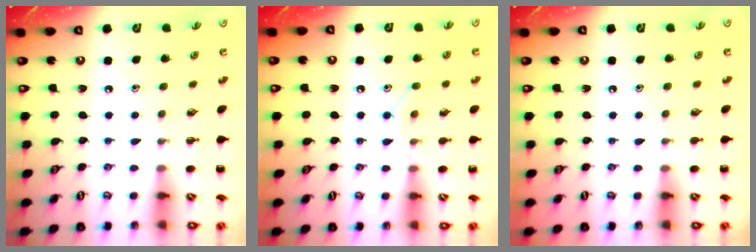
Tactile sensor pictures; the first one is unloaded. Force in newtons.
{"total": 8.7, "press": 8.5, "slide": 1.6}
{"total": 0.0}